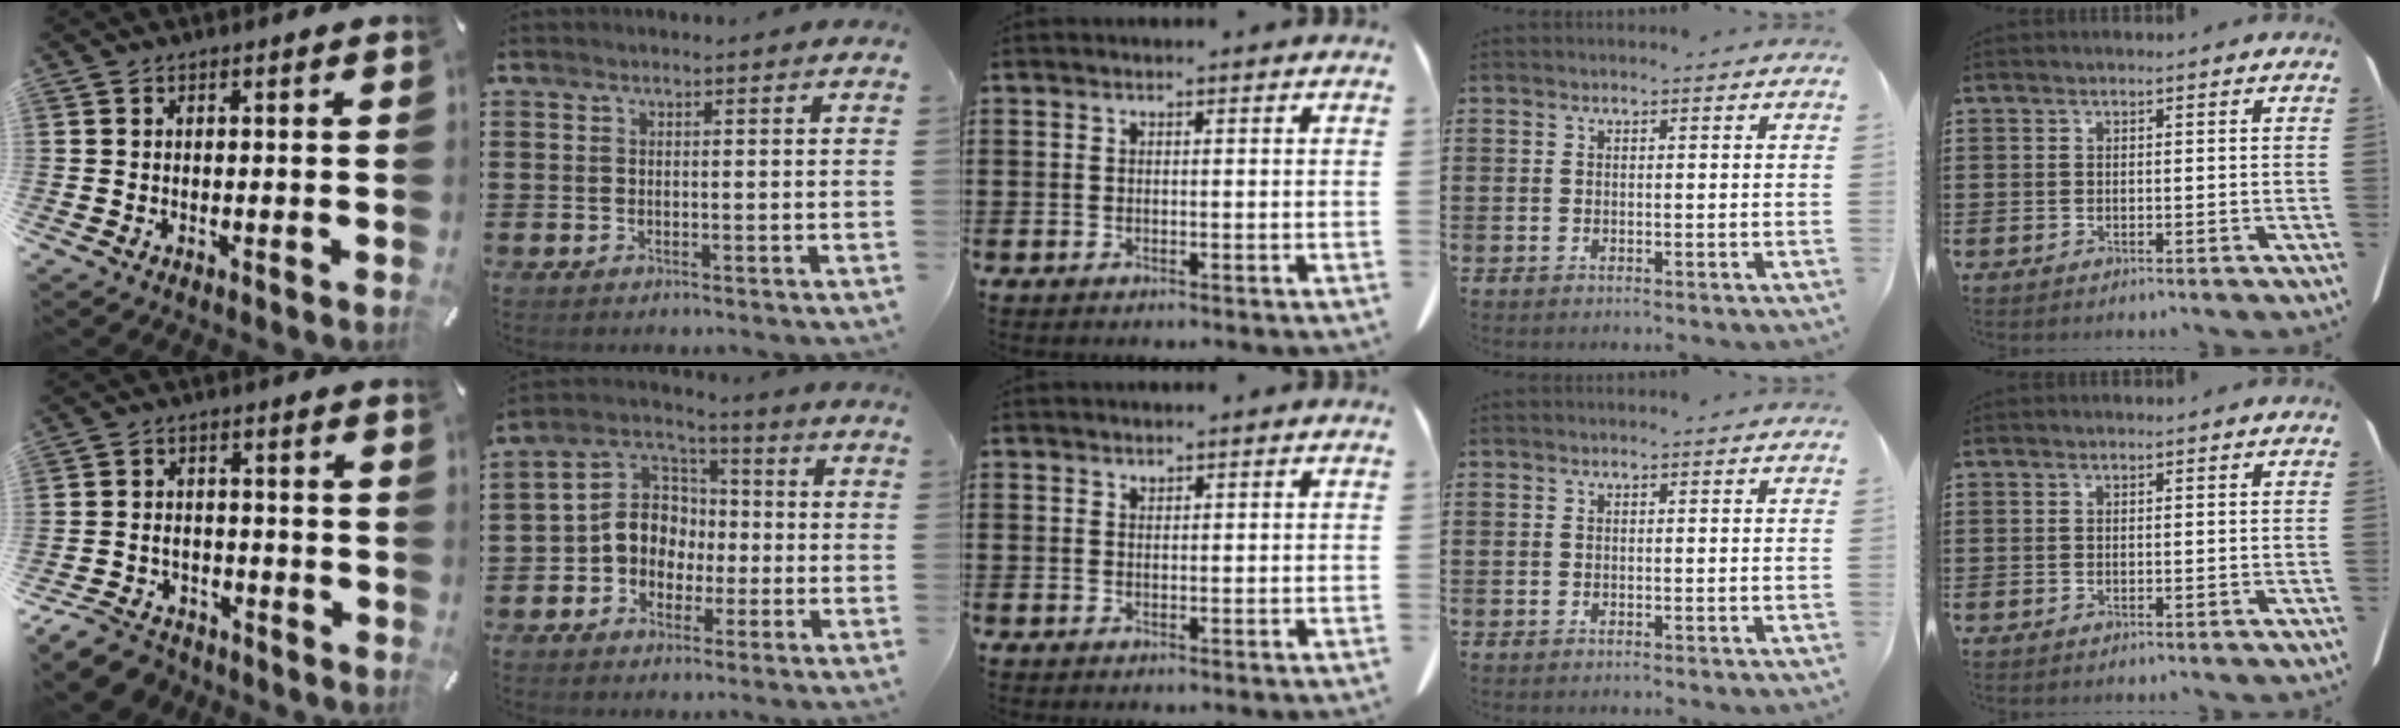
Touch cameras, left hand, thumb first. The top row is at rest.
{"thumb": {"total": 6.7, "force": [-5.1, 3.7, 2.2], "torque": [-0.050, 0.020, -0.100]}, "index": {"total": 8.5, "force": [-1.5, 7.3, 4.0], "torque": [-0.114, 0.015, -0.036]}, "middle": {"total": 0.7, "force": [0.7, 0.0, 0.0], "torque": [-0.002, -0.004, 0.017]}}